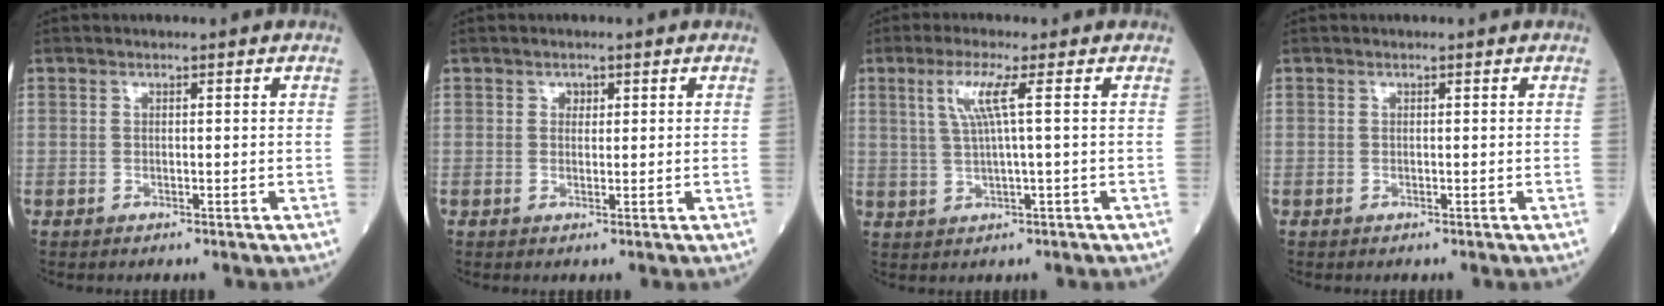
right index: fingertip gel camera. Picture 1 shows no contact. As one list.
[{"total": 1.0, "force": [0.4, 0.8, 0.4], "torque": [0.000, -0.001, 0.004]}, {"total": 4.8, "force": [1.4, -0.6, 4.6], "torque": [-0.096, 0.005, 0.032]}, {"total": 0.0}]